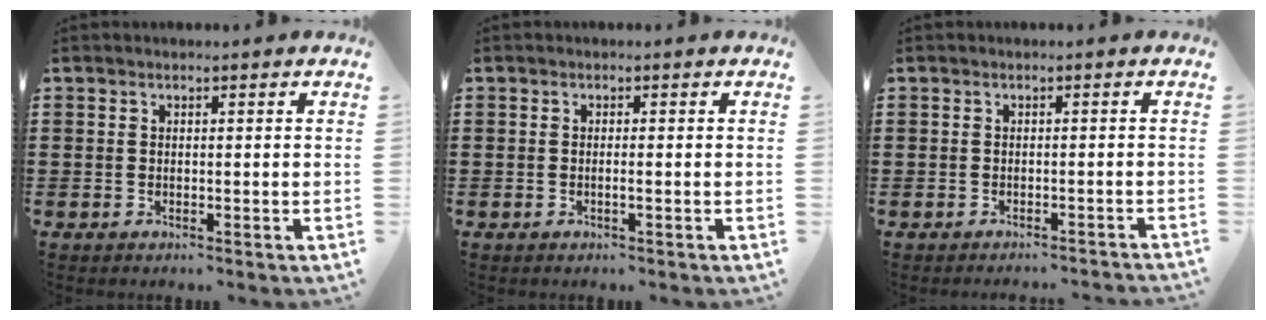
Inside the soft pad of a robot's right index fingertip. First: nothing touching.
{"total": 0.9, "force": [-0.4, -0.1, 0.8], "torque": [-0.013, -0.004, -0.007]}
{"total": 1.1, "force": [-1.1, 0.0, 0.0], "torque": [-0.004, 0.001, -0.023]}